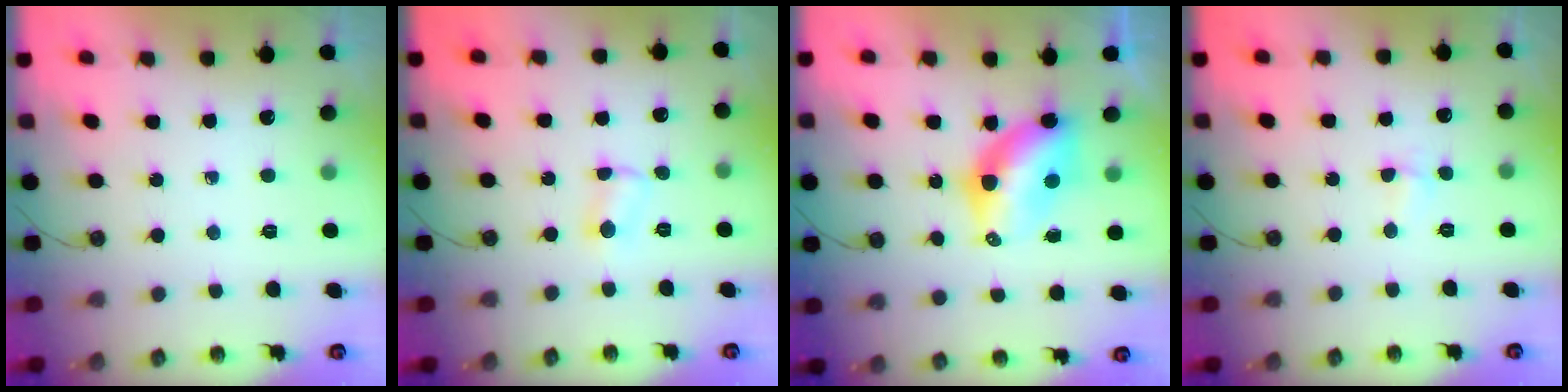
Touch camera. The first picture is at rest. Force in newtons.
{"total": 3.5, "press": 3.4, "slide": 0.7}
{"total": 7.7, "press": 7.7, "slide": 0.6}
{"total": 2.7, "press": 2.0, "slide": 1.8}